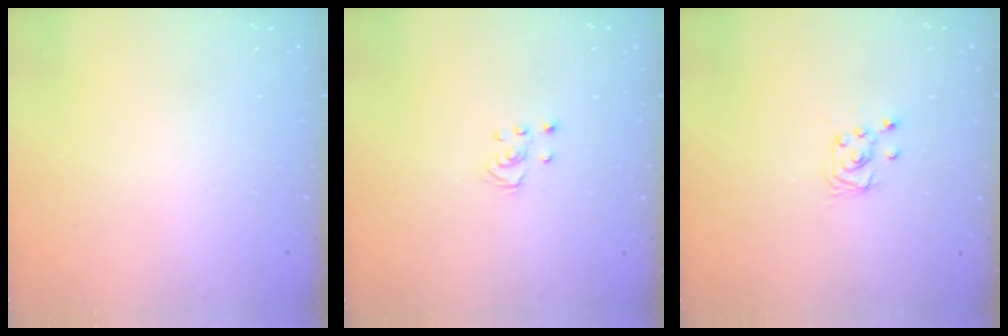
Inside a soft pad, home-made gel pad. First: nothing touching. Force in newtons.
{"total": 2.5, "press": 2.5, "slide": 0.2}
{"total": 3.4, "press": 3.4, "slide": 0.3}